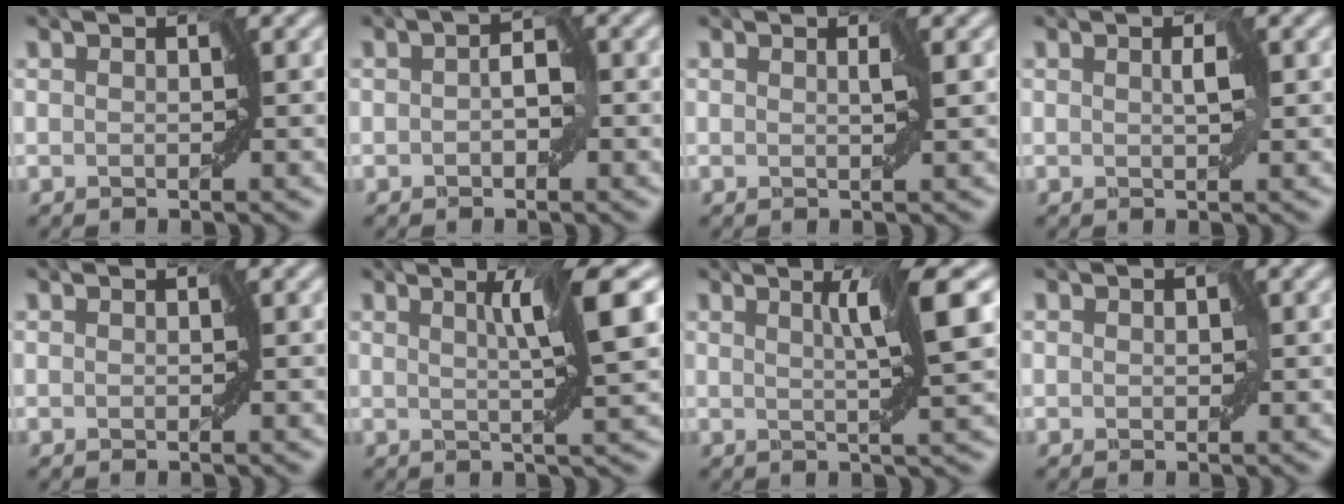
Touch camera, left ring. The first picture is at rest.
{"total": 1.9, "force": [-0.2, 1.0, 1.6], "torque": [-0.030, 0.004, -0.005]}
{"total": 0.6, "force": [0.2, -0.1, 0.5], "torque": [-0.016, -0.002, 0.008]}
{"total": 0.9, "force": [0.3, 0.1, 0.8], "torque": [-0.020, 0.000, 0.006]}
{"total": 0.0}
{"total": 4.4, "force": [1.2, -0.1, 4.3], "torque": [-0.078, 0.005, 0.023]}
{"total": 4.0, "force": [1.1, -0.2, 3.9], "torque": [-0.072, 0.004, 0.022]}
{"total": 1.0, "force": [0.3, 0.8, 0.5], "torque": [0.001, 0.003, -0.004]}